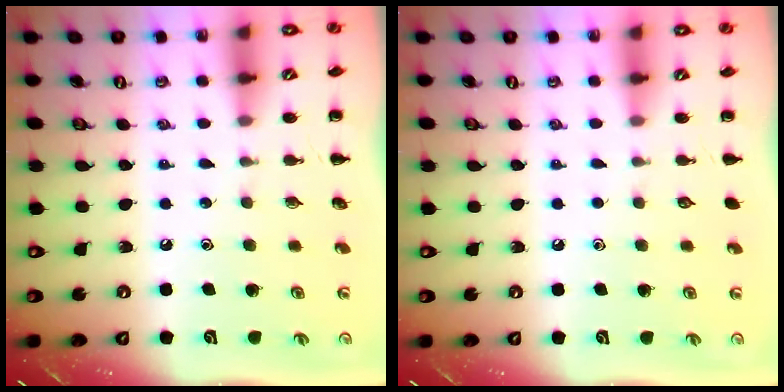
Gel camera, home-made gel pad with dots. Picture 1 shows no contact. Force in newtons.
{"total": 0.0}